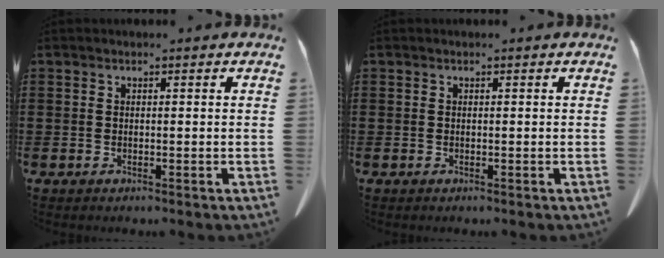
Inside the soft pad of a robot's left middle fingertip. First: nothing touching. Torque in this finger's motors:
{"motor_torque": [0.00, 0.00, 0.00, 0.02]}